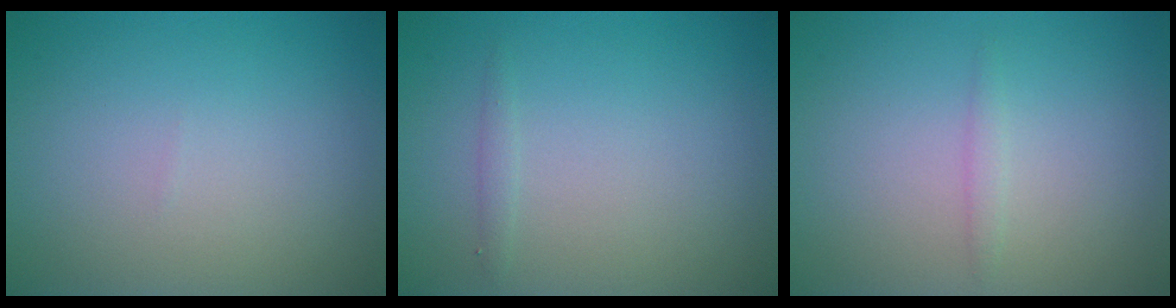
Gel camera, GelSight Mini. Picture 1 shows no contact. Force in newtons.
{"total": 0.6, "press": 0.6, "slide": 0.0}
{"total": 0.8, "press": 0.8, "slide": 0.0}